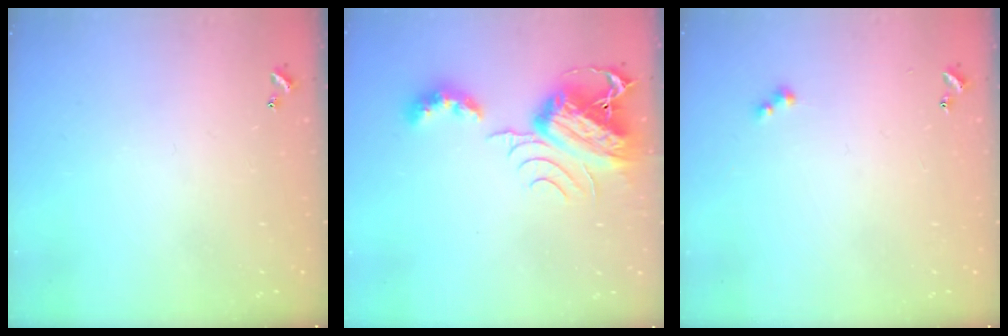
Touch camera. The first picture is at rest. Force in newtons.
{"total": 10.9, "press": 10.8, "slide": 1.3}
{"total": 1.9, "press": 1.8, "slide": 0.4}